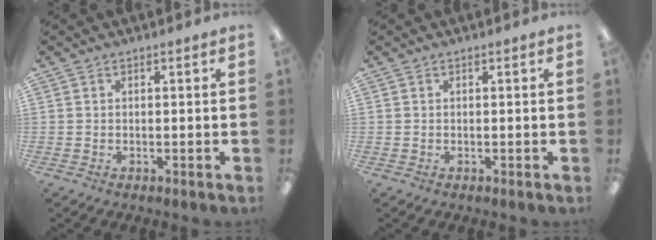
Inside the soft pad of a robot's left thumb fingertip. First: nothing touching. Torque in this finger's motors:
{"motor_torque": [0.00, 0.00, 0.03, 0.02, 0.00]}